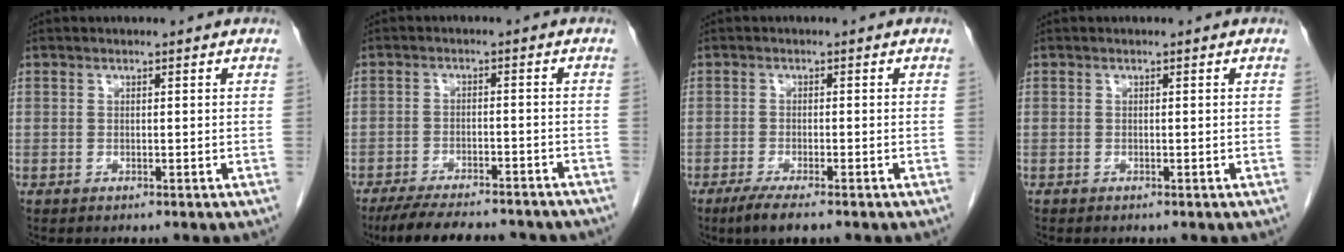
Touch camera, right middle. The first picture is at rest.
{"total": 14.6, "force": [-12.9, 3.0, 6.2], "torque": [-0.105, -0.009, -0.176]}
{"total": 4.2, "force": [-3.0, 0.4, 3.0], "torque": [-0.055, -0.011, -0.052]}
{"total": 0.0}